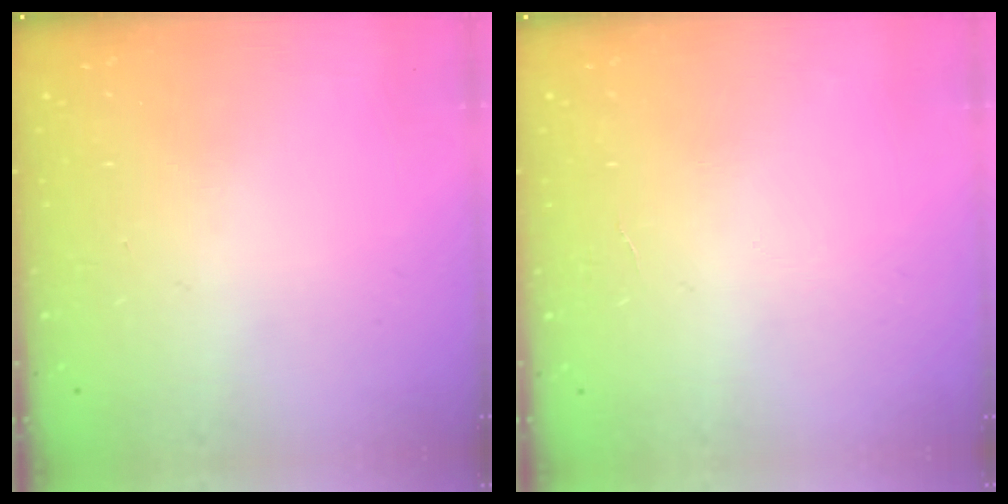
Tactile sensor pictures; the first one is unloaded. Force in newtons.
{"total": 1.3, "press": 1.3, "slide": 0.1}